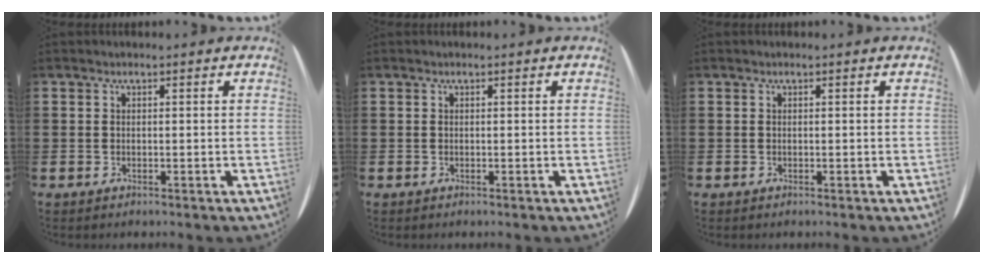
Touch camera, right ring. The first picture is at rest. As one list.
[{"total": 0.0}, {"total": 0.0}]